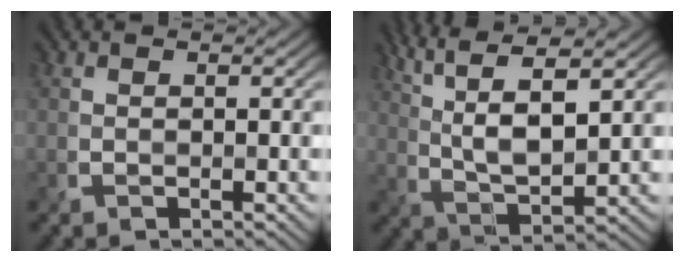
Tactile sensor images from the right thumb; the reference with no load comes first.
{"total": 9.3, "force": [4.6, 2.4, 7.7], "torque": [-0.173, 0.013, 0.088]}